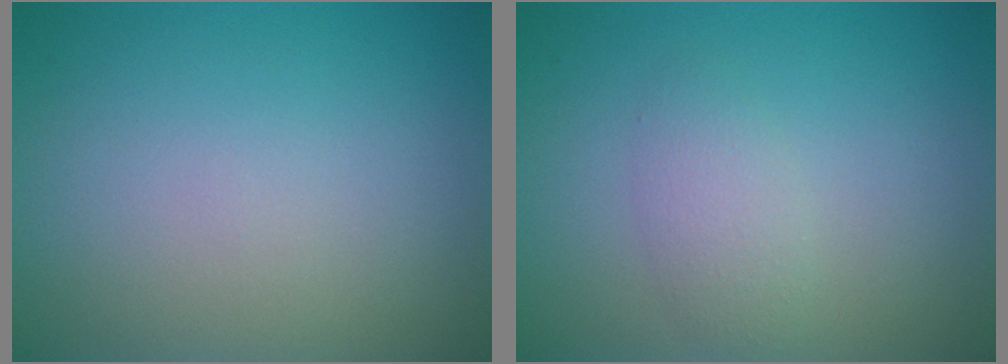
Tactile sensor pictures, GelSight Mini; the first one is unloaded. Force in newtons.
{"total": 1.9, "press": 1.9, "slide": 0.1}